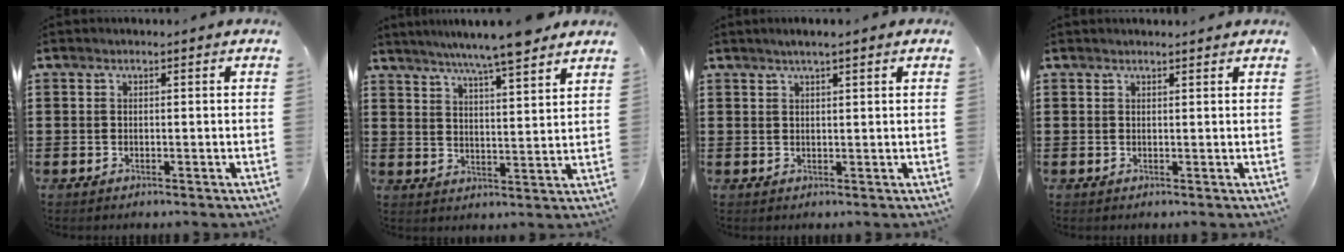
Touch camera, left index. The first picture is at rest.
{"total": 7.1, "force": [6.4, -0.3, 3.1], "torque": [-0.080, -0.024, 0.111]}
{"total": 1.9, "force": [1.4, 0.0, 1.3], "torque": [-0.026, 0.003, 0.025]}
{"total": 1.0, "force": [0.9, 0.4, -0.1], "torque": [-0.001, 0.001, 0.019]}